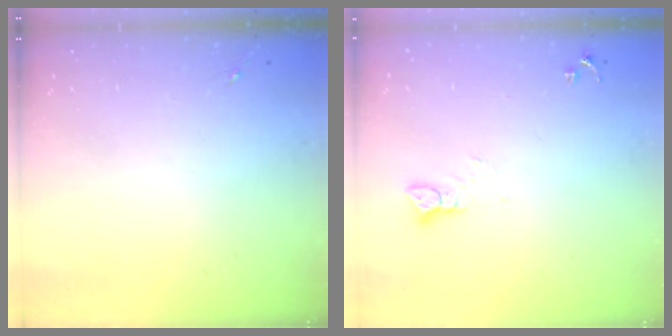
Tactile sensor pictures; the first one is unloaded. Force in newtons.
{"total": 3.3, "press": 3.3, "slide": 0.3}